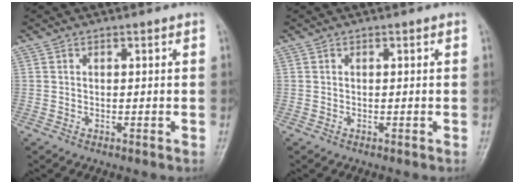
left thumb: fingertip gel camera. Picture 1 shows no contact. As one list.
[{"total": 0.0}]